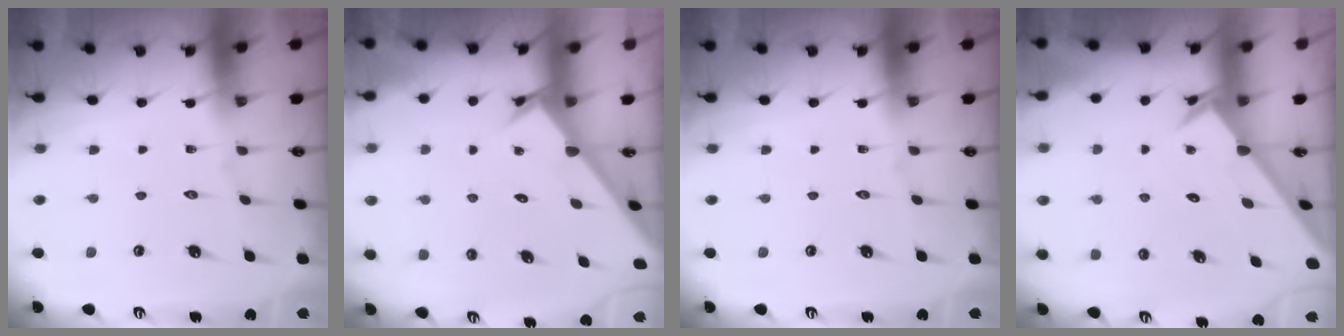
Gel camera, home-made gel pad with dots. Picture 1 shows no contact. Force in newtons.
{"total": 2.5, "press": 2.5, "slide": 0.1}
{"total": 0.0}
{"total": 2.0, "press": 2.0, "slide": 0.1}